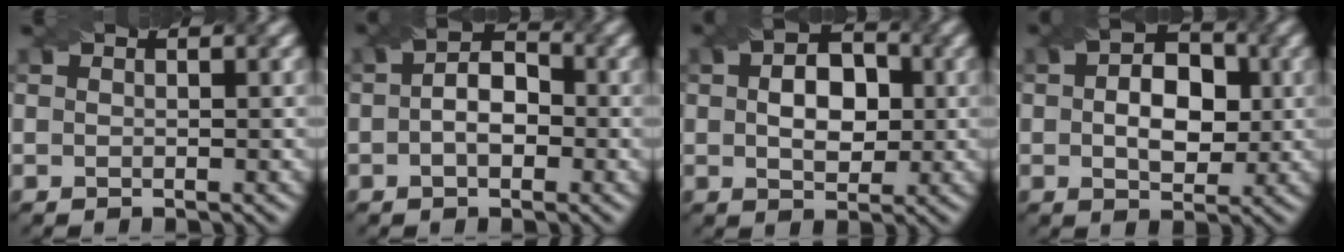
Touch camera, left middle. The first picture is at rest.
{"total": 3.4, "force": [-1.0, 2.4, 2.3], "torque": [-0.019, 0.011, -0.012]}
{"total": 4.4, "force": [-0.2, 3.3, 2.9], "torque": [-0.037, 0.008, 0.007]}
{"total": 4.8, "force": [-0.4, 3.4, 3.4], "torque": [-0.044, 0.006, 0.004]}